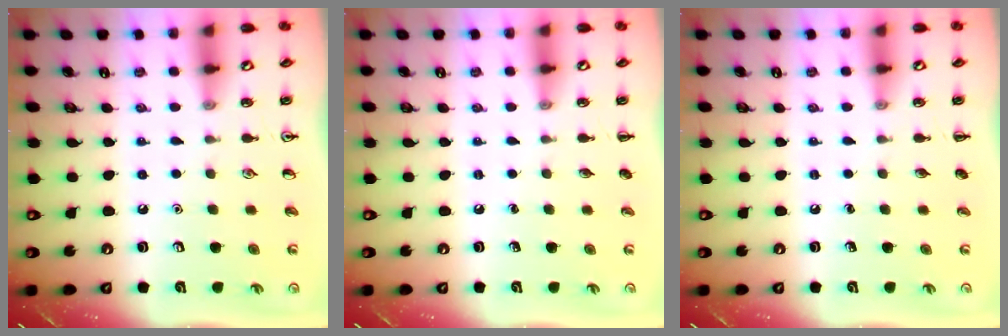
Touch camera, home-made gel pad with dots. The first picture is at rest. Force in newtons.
{"total": 0.0}
{"total": 0.0}